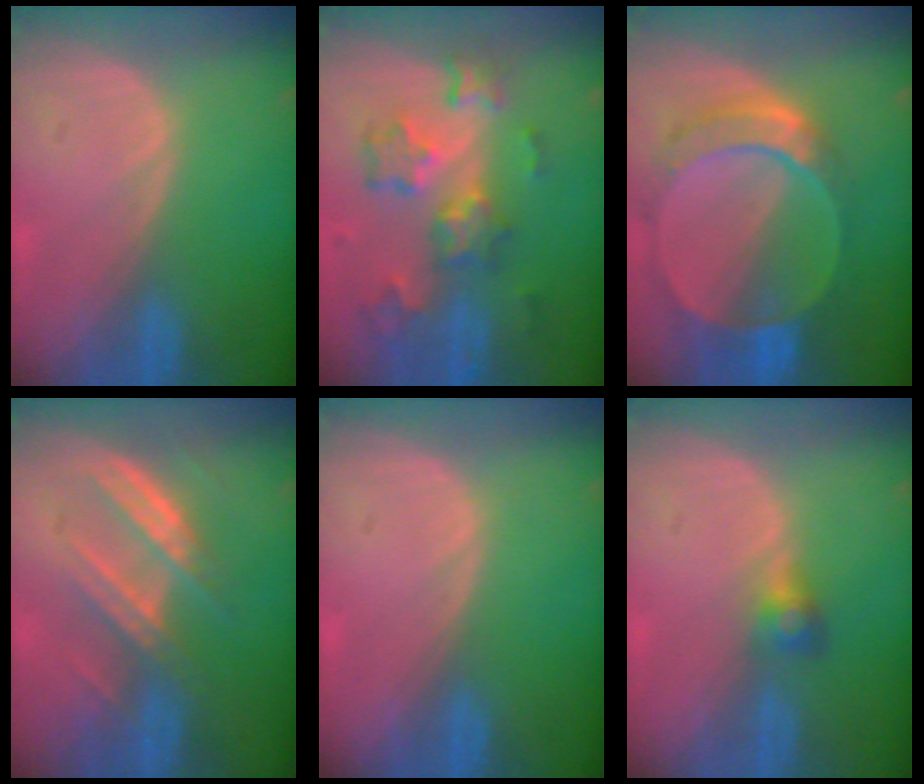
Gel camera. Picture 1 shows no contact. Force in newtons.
{"total": 8.9, "press": 7.9, "slide": 4.2}
{"total": 9.8, "press": 8.4, "slide": 5.2}
{"total": 6.6, "press": 6.5, "slide": 0.9}
{"total": 0.0}
{"total": 2.6, "press": 2.5, "slide": 0.2}